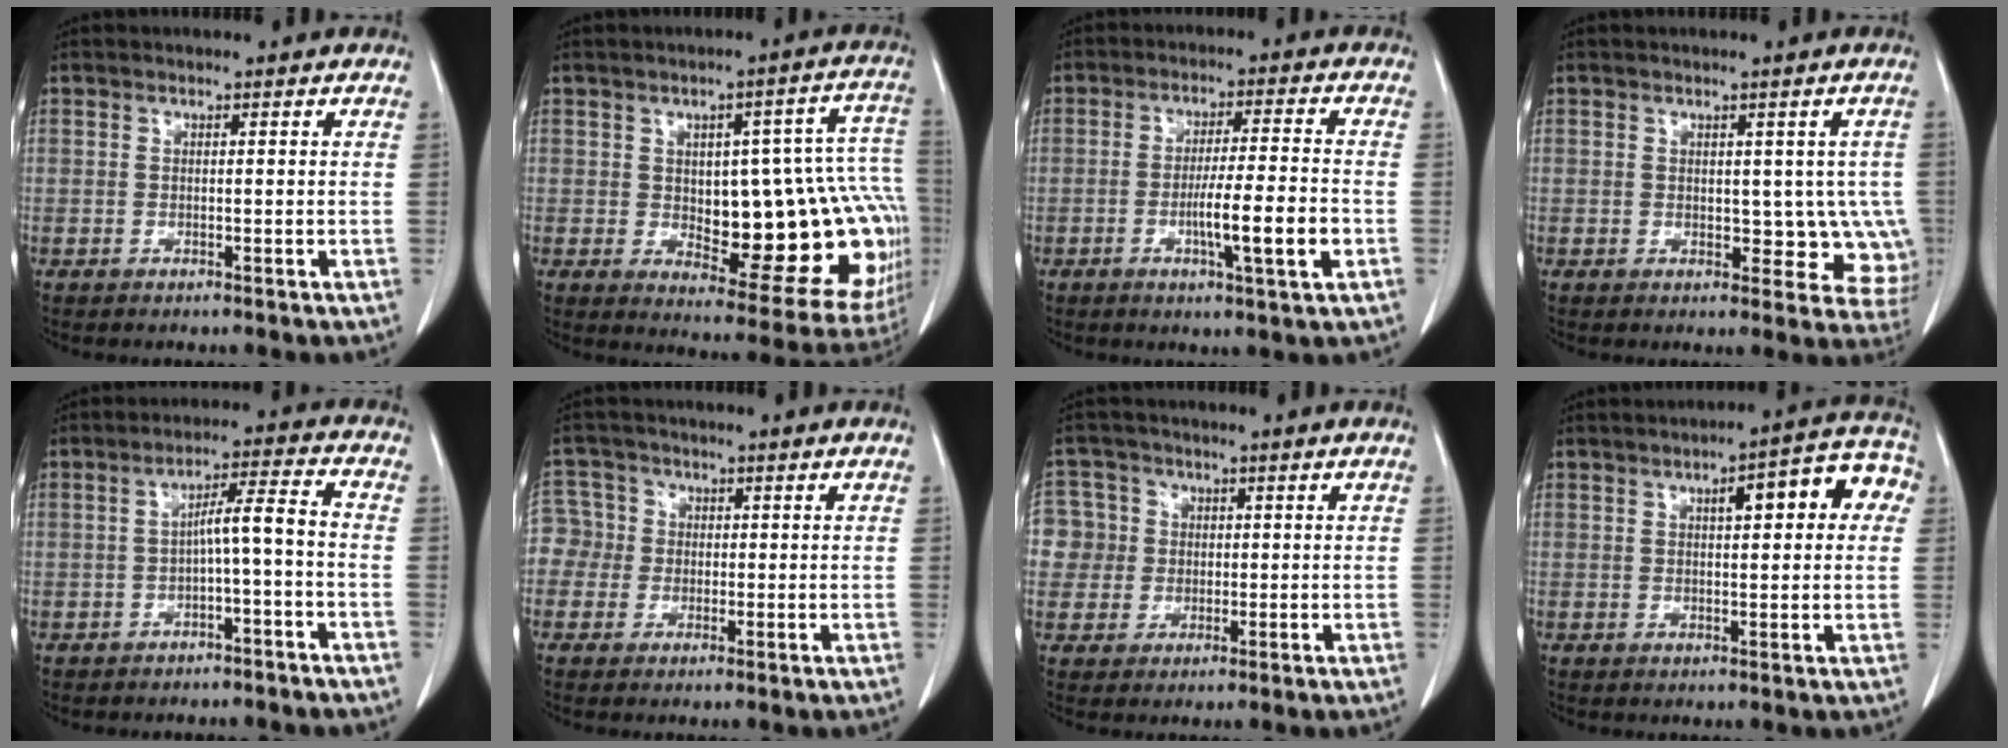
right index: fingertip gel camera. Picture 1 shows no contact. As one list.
[{"total": 21.9, "force": [-1.2, 7.6, 20.5], "torque": [-0.172, 0.037, 0.012]}, {"total": 8.9, "force": [-2.6, 0.1, 8.5], "torque": [-0.139, -0.007, -0.045]}, {"total": 6.0, "force": [0.3, 4.1, 4.4], "torque": [-0.019, -0.002, 0.009]}, {"total": 5.3, "force": [-1.5, 0.3, 5.0], "torque": [-0.079, 0.025, -0.020]}, {"total": 5.4, "force": [-0.2, 5.4, 0.2], "torque": [0.000, 0.026, -0.008]}, {"total": 7.9, "force": [0.8, 7.9, 0.6], "torque": [-0.019, 0.035, 0.023]}, {"total": 9.8, "force": [2.9, 2.9, 8.9], "torque": [-0.107, 0.034, 0.030]}]